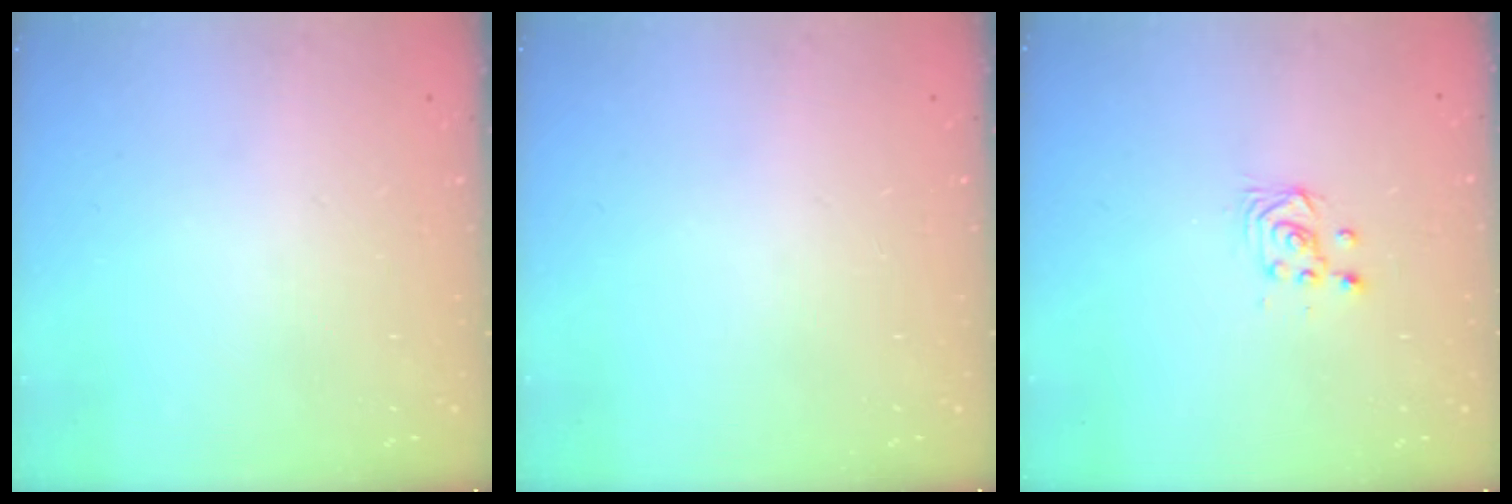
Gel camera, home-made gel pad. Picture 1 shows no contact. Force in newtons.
{"total": 0.0}
{"total": 3.6, "press": 3.6, "slide": 0.3}